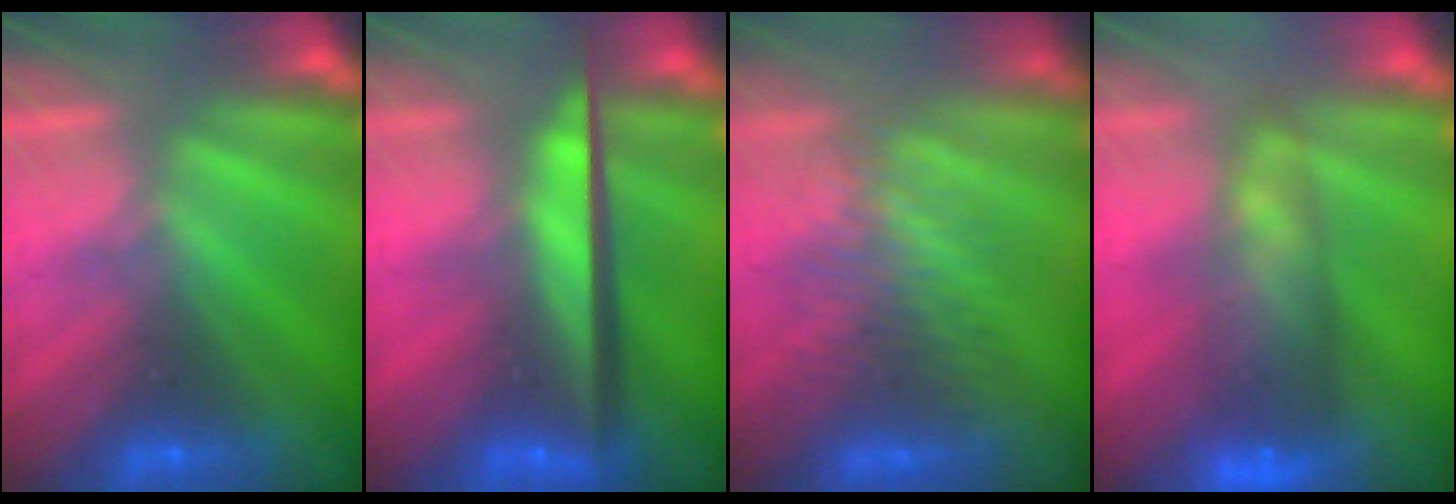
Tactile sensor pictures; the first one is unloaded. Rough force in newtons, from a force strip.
{"total": 8.6}
{"total": 3.2}
{"total": 7.6}